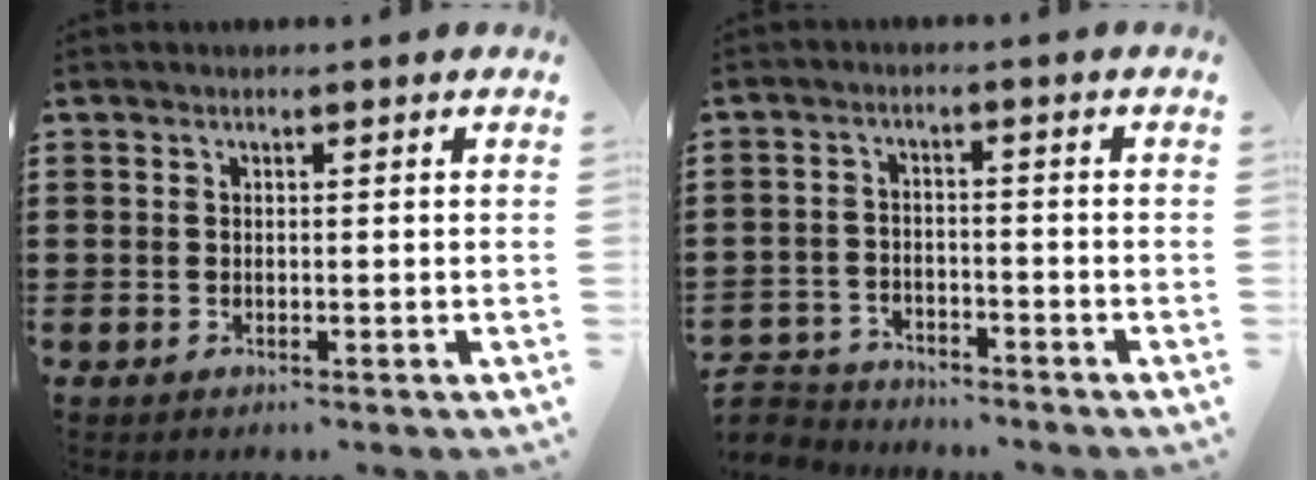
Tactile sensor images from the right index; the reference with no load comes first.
{"total": 3.8, "force": [-3.7, 0.8, -0.3], "torque": [-0.012, -0.002, -0.084]}